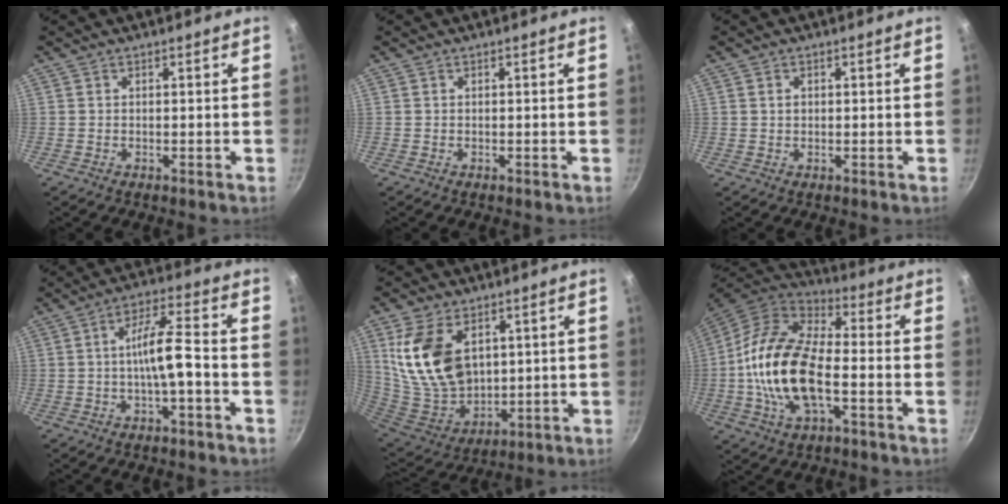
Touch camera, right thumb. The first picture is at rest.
{"total": 0.0}
{"total": 1.5, "force": [0.4, 1.2, 0.9], "torque": [-0.012, 0.004, 0.007]}
{"total": 8.0, "force": [-2.2, 1.9, 7.4], "torque": [-0.133, 0.036, -0.040]}
{"total": 17.8, "force": [5.5, 11.7, 12.2], "torque": [-0.209, -0.036, 0.123]}
{"total": 18.8, "force": [-3.0, 9.4, 16.0], "torque": [-0.298, 0.031, -0.069]}